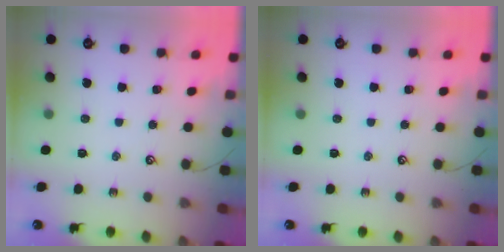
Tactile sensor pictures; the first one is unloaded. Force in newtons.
{"total": 0.0}